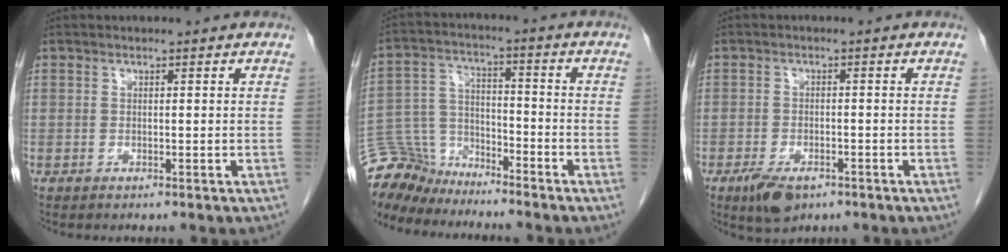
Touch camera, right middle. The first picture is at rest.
{"total": 9.9, "force": [-9.4, 2.9, 0.5], "torque": [-0.023, 0.013, -0.184]}
{"total": 5.3, "force": [-3.3, 2.4, 3.4], "torque": [-0.066, -0.006, -0.049]}